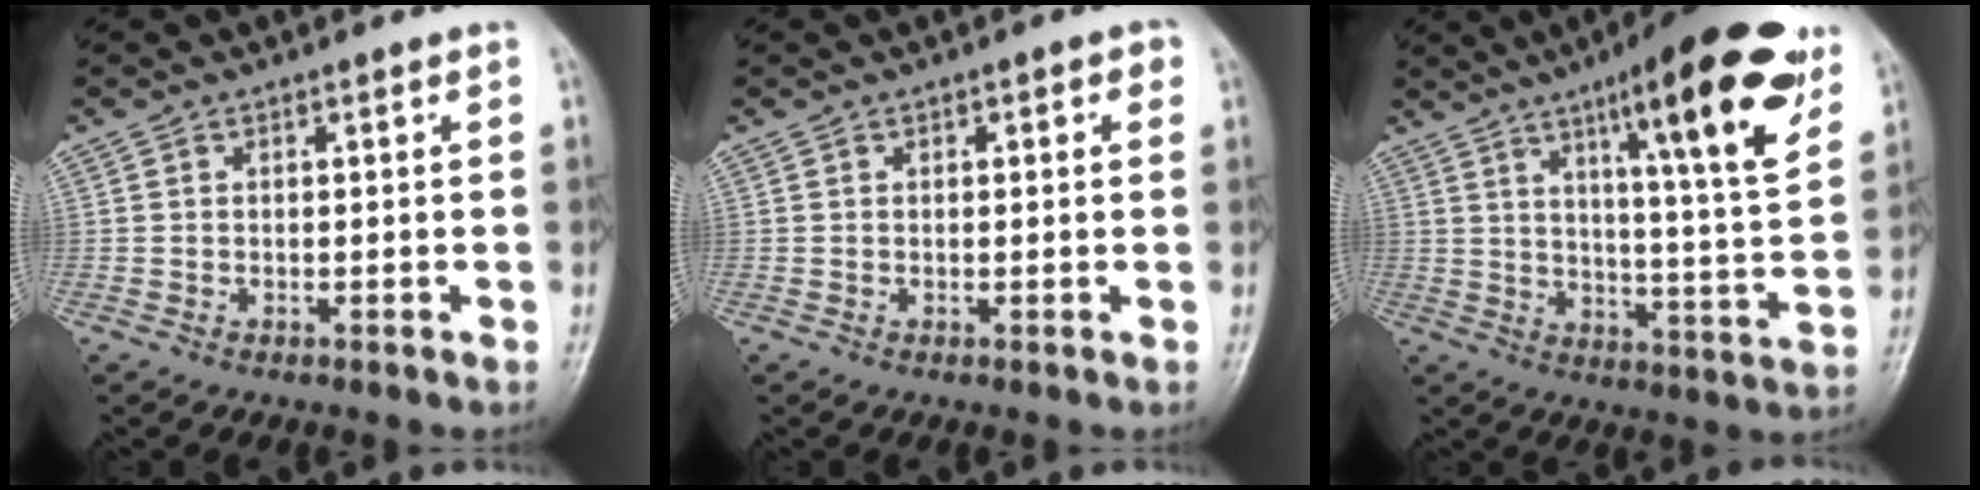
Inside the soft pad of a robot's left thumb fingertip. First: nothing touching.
{"total": 2.2, "force": [0.8, 1.0, 1.7], "torque": [-0.013, 0.002, 0.007]}
{"total": 17.3, "force": [7.6, 2.6, 15.3], "torque": [-0.224, -0.015, 0.109]}